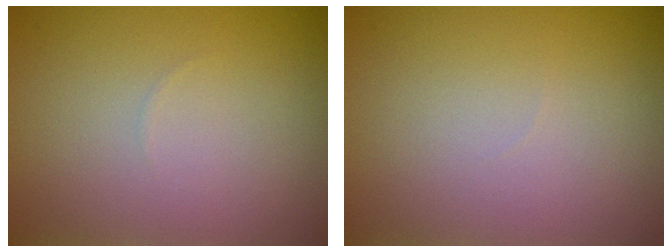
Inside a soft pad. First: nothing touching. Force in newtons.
{"total": 0.0}